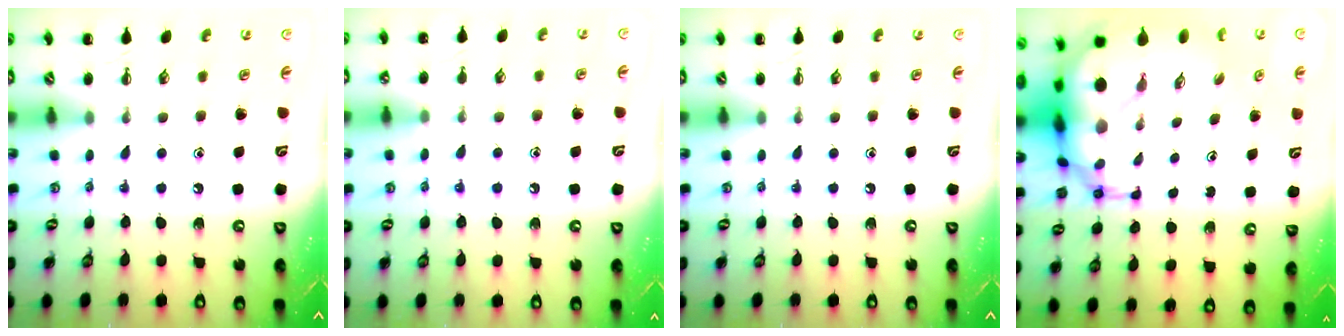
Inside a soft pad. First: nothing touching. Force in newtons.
{"total": 6.6, "press": 6.3, "slide": 2.1}
{"total": 0.0}
{"total": 14.4, "press": 13.9, "slide": 4.0}